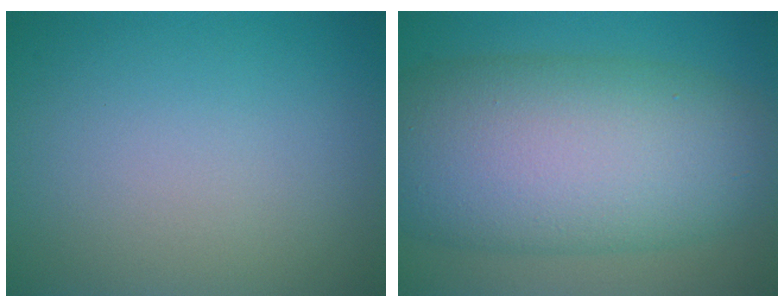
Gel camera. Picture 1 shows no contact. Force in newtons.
{"total": 13.7, "press": 13.7, "slide": 0.2}